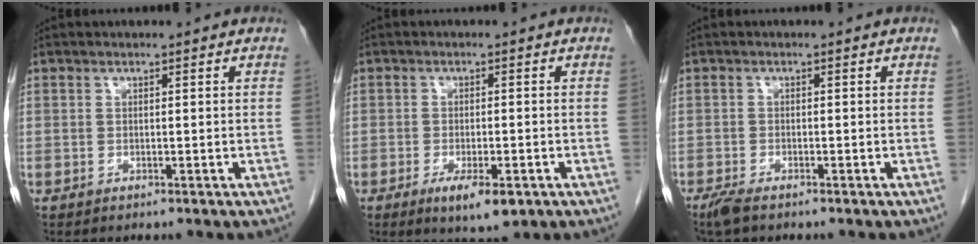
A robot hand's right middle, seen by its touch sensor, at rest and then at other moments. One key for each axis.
{"total": 5.7, "fx": -2.9, "fy": 1.7, "fz": 4.6, "tx": -0.073, "ty": -0.009, "tz": -0.037}
{"total": 2.7, "fx": -2.1, "fy": 0.7, "fz": 1.6, "tx": -0.038, "ty": -0.008, "tz": -0.039}